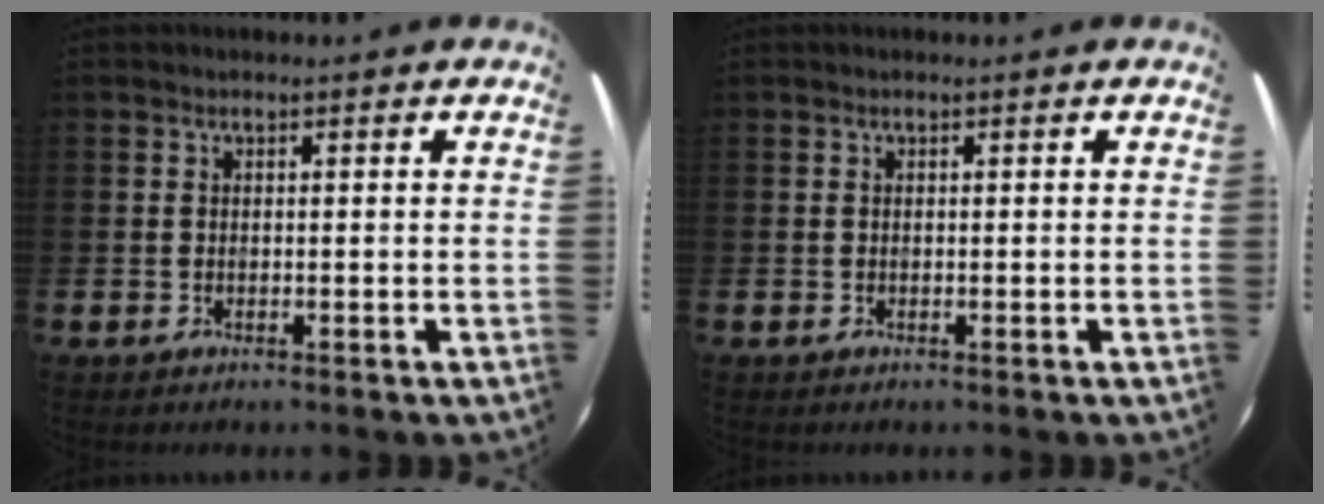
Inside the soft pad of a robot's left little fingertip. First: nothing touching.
{"total": 0.0}